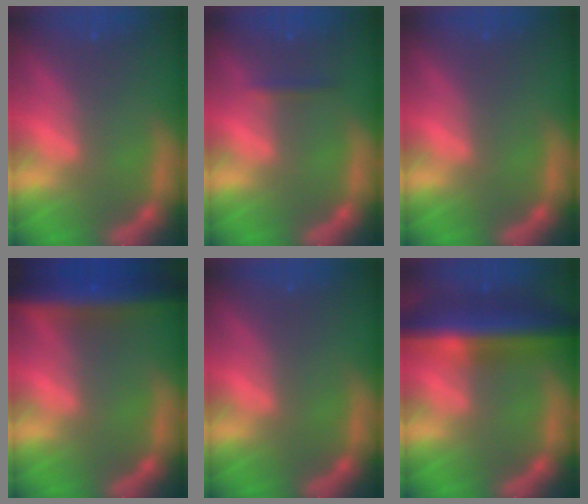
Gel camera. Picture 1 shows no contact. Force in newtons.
{"total": 0.9}
{"total": 0.0}
{"total": 9.0}
{"total": 0.0}
{"total": 9.5}